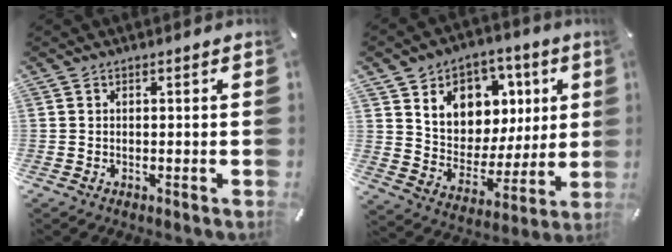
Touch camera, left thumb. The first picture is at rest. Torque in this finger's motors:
{"motor_torque": [2.43, 2.58, 1.47, -1.30, 0.15]}